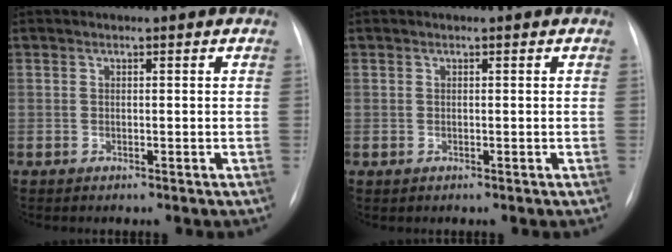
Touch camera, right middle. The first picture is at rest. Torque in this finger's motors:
{"motor_torque": [0.13, -0.12, 0.05, 0.03]}